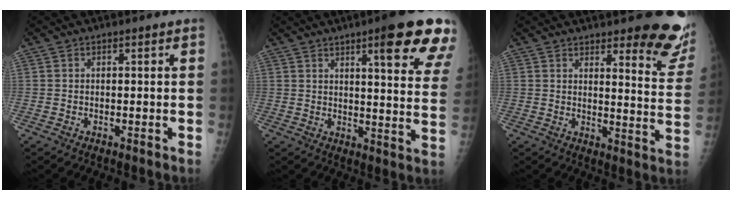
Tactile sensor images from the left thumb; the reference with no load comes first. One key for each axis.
{"total": 17.9, "fx": 10.6, "fy": 3.2, "fz": 14.0, "tx": -0.153, "ty": -0.042, "tz": 0.123}
{"total": 14.1, "fx": 10.0, "fy": 3.7, "fz": 9.3, "tx": -0.070, "ty": -0.069, "tz": 0.115}